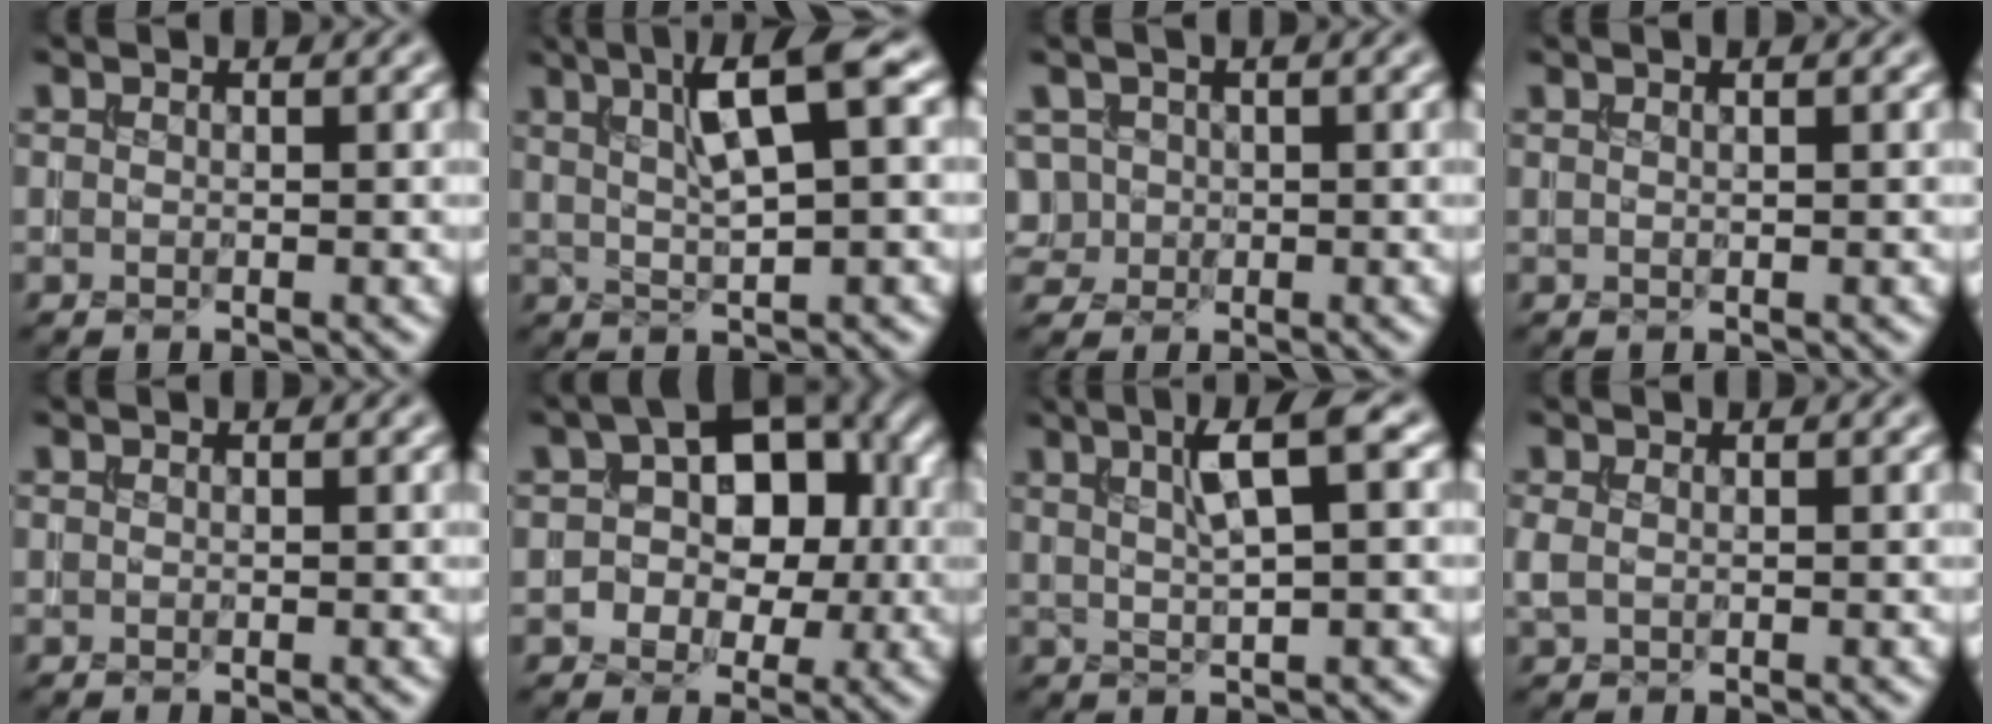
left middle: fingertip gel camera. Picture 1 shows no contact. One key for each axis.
{"total": 6.1, "fx": 2.3, "fy": 1.2, "fz": 5.5, "tx": -0.089, "ty": 0.008, "tz": 0.037}
{"total": 2.5, "fx": 0.1, "fy": 2.4, "fz": 0.8, "tx": -0.017, "ty": 0.011, "tz": 0.009}
{"total": 1.0, "fx": 0.6, "fy": 0.3, "fz": 0.7, "tx": -0.008, "ty": -0.002, "tz": 0.002}
{"total": 0.0}
{"total": 7.2, "fx": 0.3, "fy": 5.0, "fz": 5.2, "tx": -0.050, "ty": 0.021, "tz": -0.008}
{"total": 4.4, "fx": 1.7, "fy": 0.8, "fz": 4.0, "tx": -0.067, "ty": 0.008, "tz": 0.029}
{"total": 1.2, "fx": 0.0, "fy": 0.8, "fz": 0.9, "tx": -0.024, "ty": 0.000, "tz": 0.001}